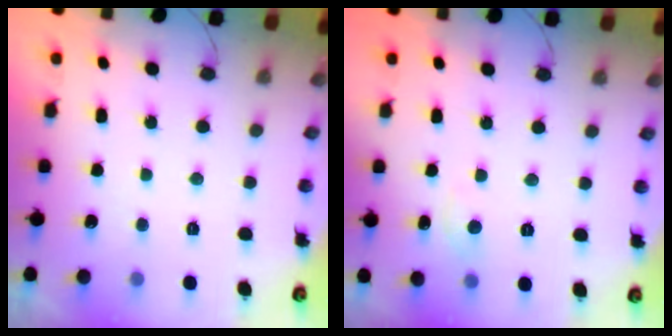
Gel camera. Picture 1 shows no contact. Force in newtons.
{"total": 3.3, "press": 3.3, "slide": 0.4}